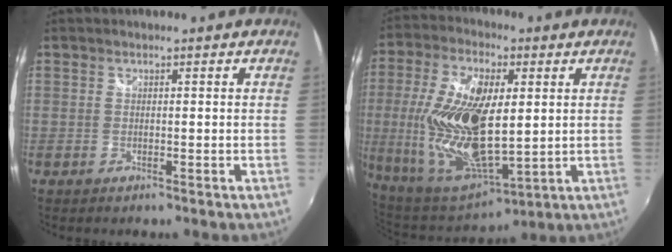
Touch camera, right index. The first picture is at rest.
{"total": 23.1, "force": [1.5, 10.3, 20.6], "torque": [-0.426, -0.011, 0.040]}